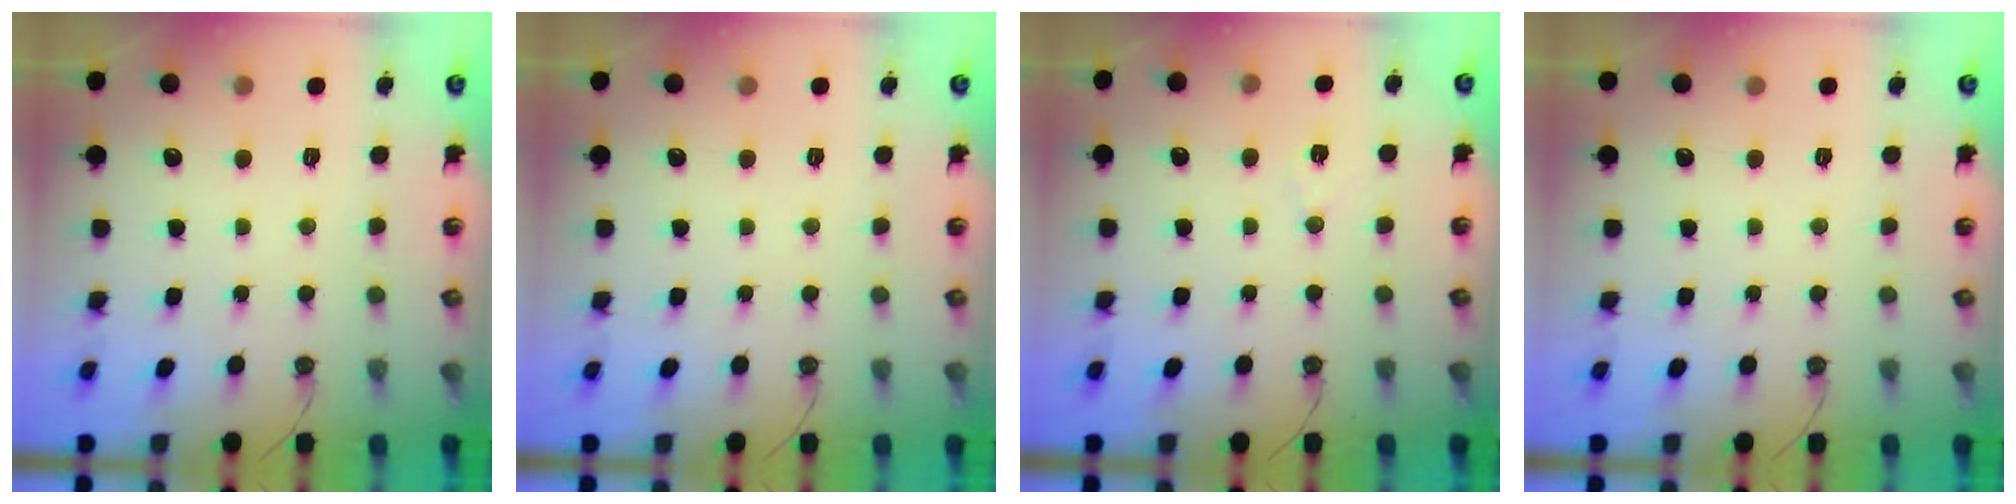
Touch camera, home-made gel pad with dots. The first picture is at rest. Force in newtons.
{"total": 0.0}
{"total": 6.1, "press": 4.0, "slide": 4.6}
{"total": 0.0}